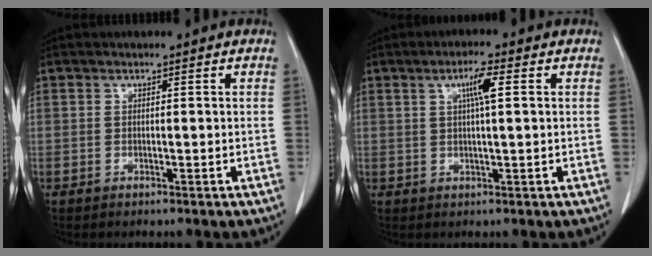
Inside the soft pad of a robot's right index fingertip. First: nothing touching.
{"total": 4.0, "force": [1.3, 0.3, 3.8], "torque": [-0.068, 0.004, 0.020]}